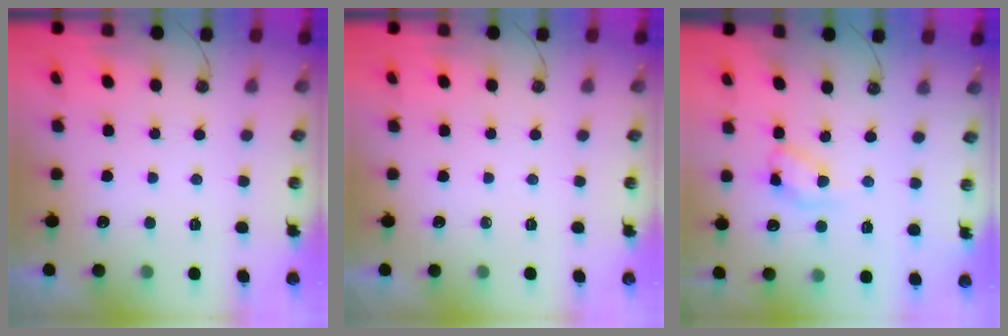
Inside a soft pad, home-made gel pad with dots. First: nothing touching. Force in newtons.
{"total": 0.0}
{"total": 10.7, "press": 10.6, "slide": 0.5}